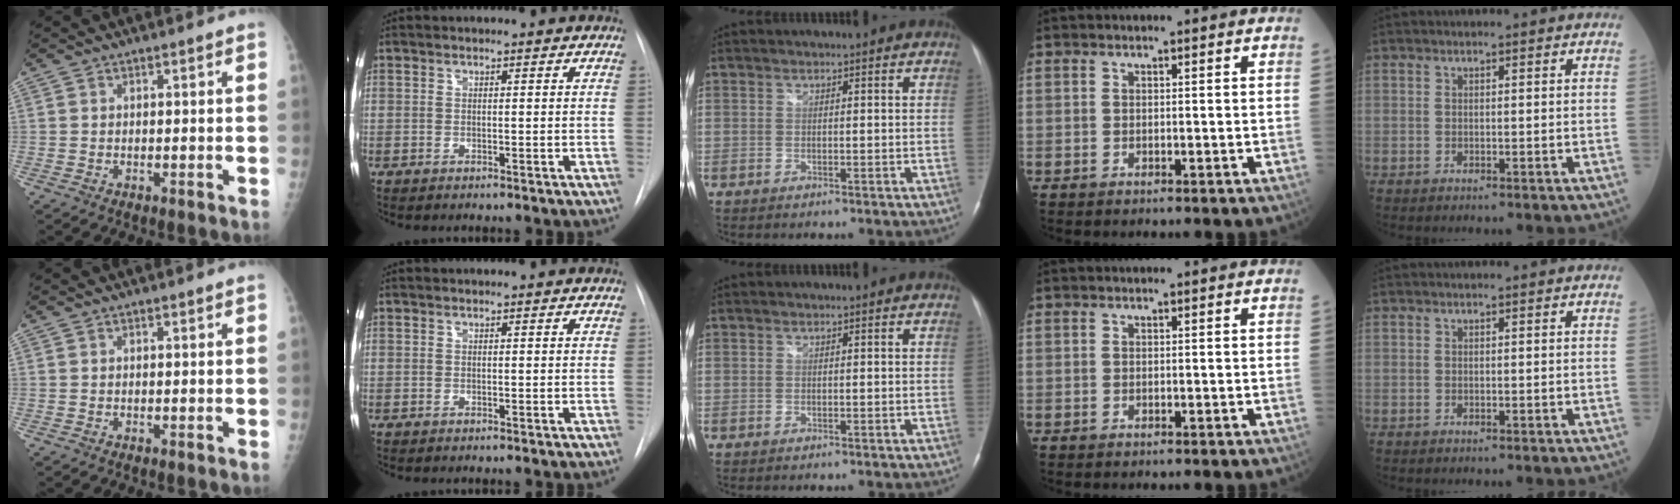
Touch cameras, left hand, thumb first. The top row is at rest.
{}